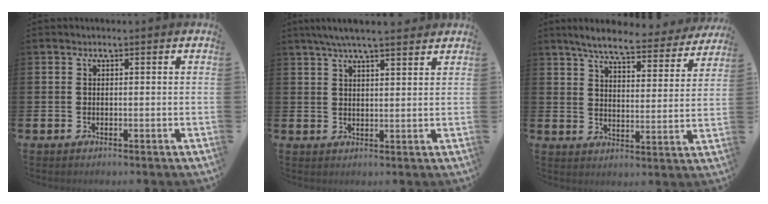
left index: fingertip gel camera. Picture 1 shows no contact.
{"total": 5.2, "force": [4.6, 0.5, 2.3], "torque": [-0.054, -0.007, 0.084]}
{"total": 6.9, "force": [6.3, 0.9, 2.8], "torque": [-0.072, -0.035, 0.105]}